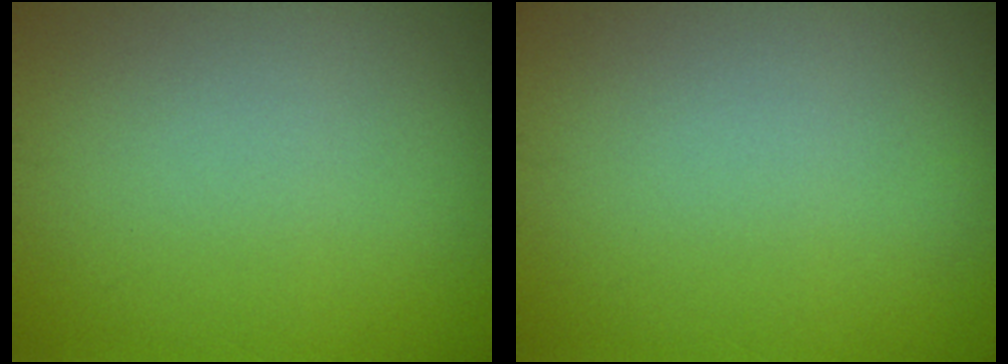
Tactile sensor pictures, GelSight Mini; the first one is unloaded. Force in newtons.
{"total": 0.0}